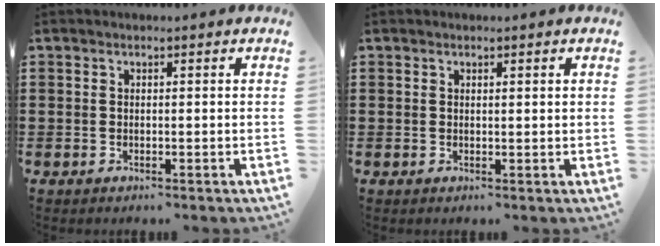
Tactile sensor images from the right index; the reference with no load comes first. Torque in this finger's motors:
{"motor_torque": [-0.14, 0.10, 0.00, -0.01]}